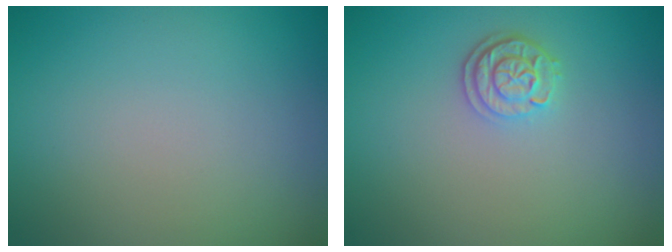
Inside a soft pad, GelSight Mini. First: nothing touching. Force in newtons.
{"total": 2.4, "press": 2.1, "slide": 1.3}